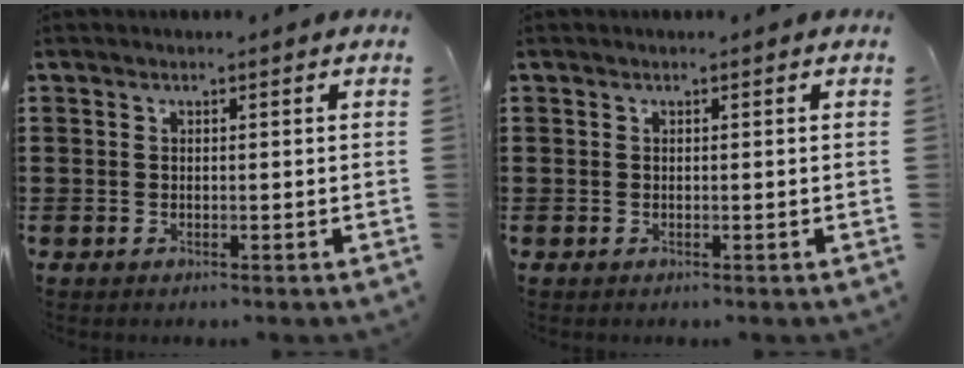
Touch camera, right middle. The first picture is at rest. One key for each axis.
{"total": 0.0}